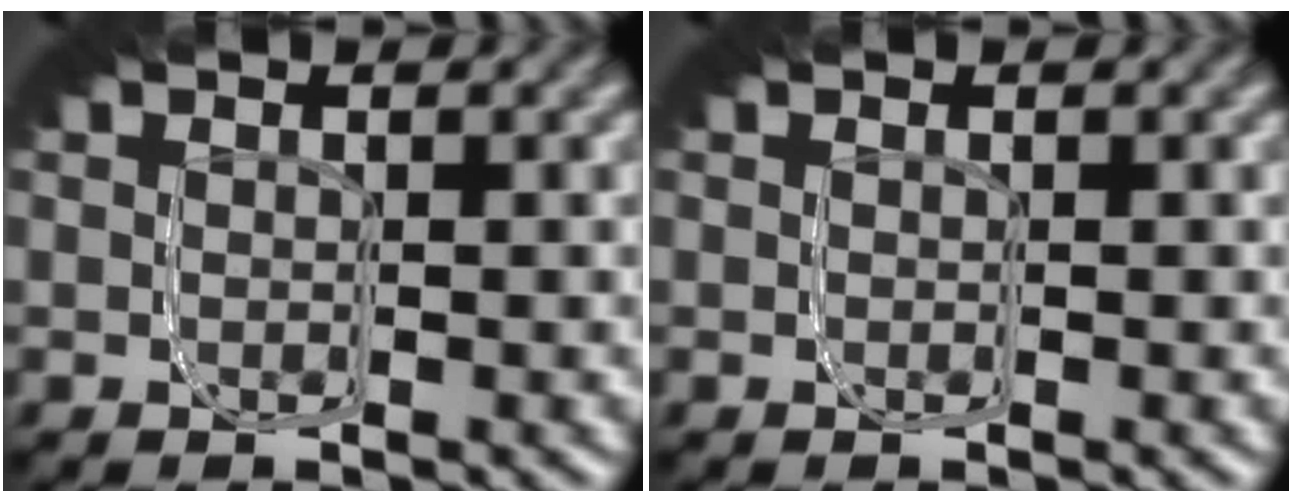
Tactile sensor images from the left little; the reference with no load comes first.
{"total": 0.0}